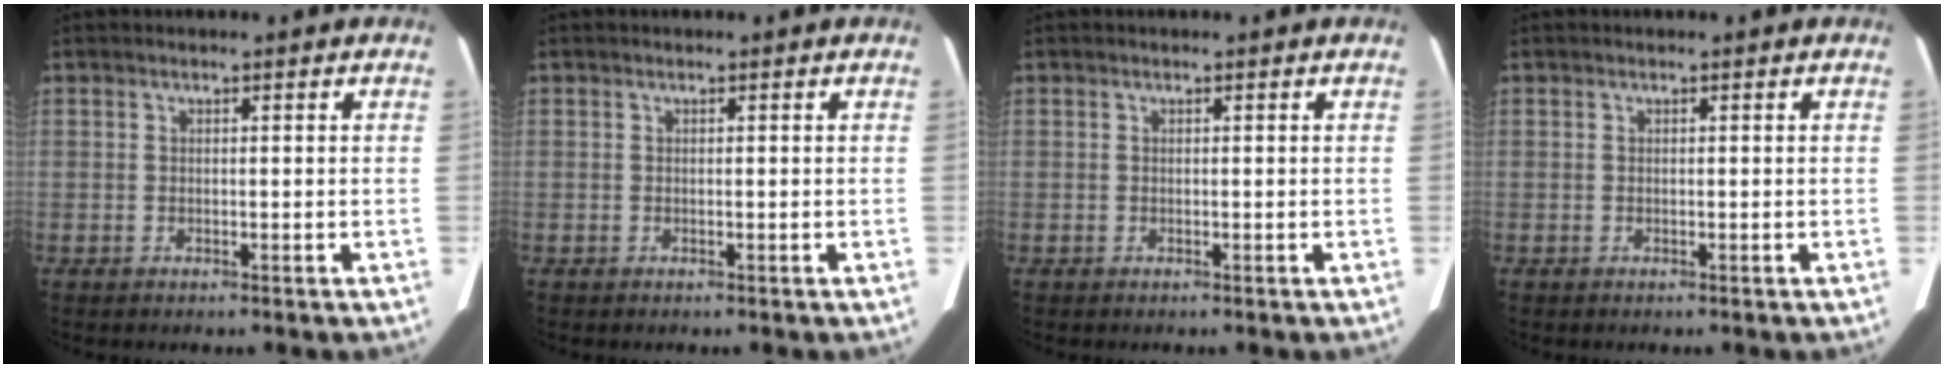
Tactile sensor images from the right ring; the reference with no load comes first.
{"total": 0.0}
{"total": 0.0}
{"total": 0.0}